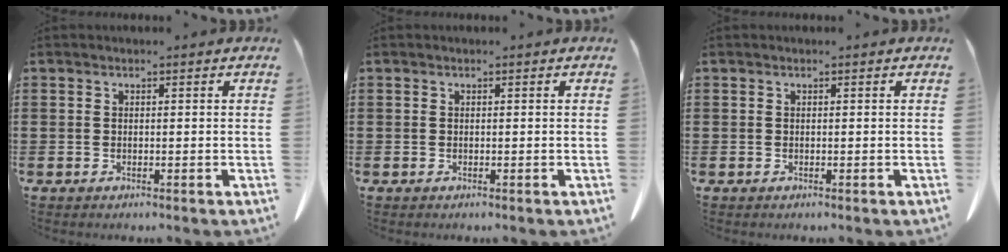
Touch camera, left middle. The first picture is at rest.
{"total": 0.0}
{"total": 0.0}